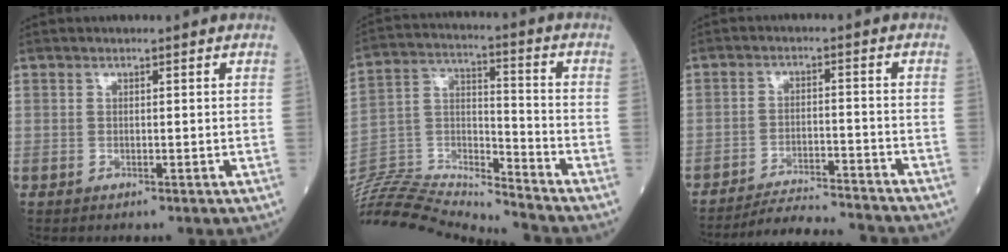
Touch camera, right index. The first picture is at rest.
{"total": 20.9, "force": [-20.4, 0.0, 4.7], "torque": [-0.098, 0.021, -0.350]}
{"total": 11.9, "force": [-11.6, -0.1, 2.9], "torque": [-0.040, -0.009, -0.174]}